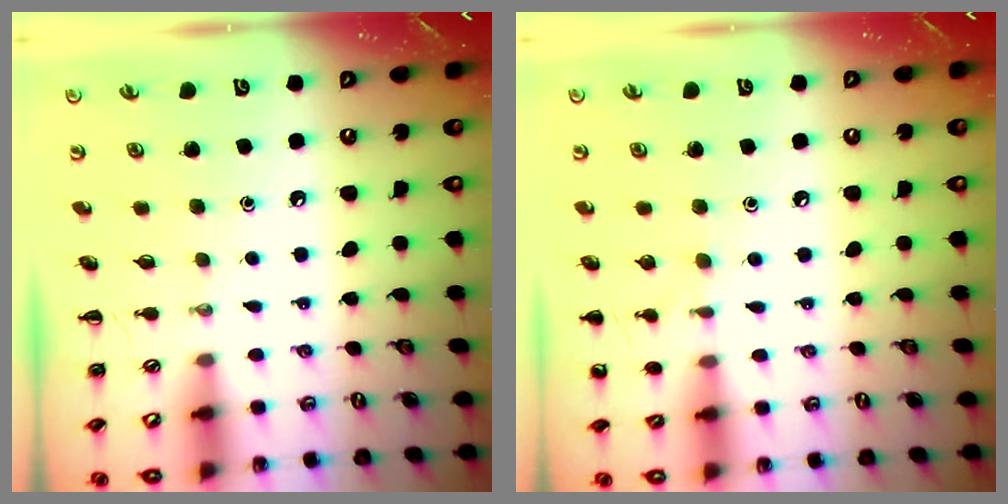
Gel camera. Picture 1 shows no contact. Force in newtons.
{"total": 5.6, "press": 5.4, "slide": 1.7}